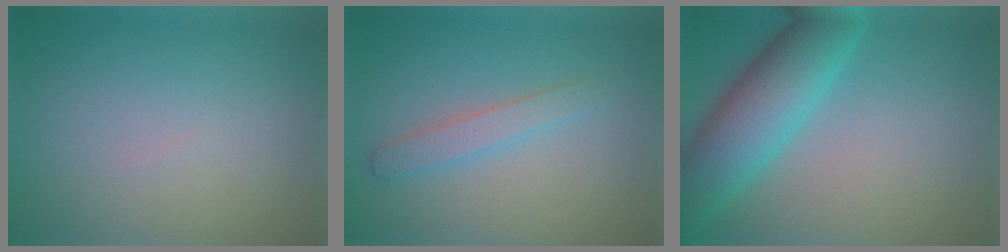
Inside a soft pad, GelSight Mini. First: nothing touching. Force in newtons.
{"total": 2.1, "press": 2.1, "slide": 0.0}
{"total": 8.2, "press": 8.2, "slide": 0.2}